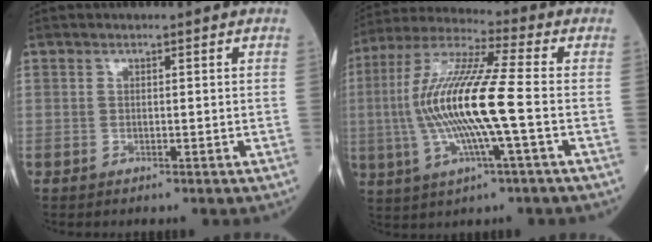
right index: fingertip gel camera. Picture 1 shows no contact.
{"total": 15.8, "force": [-1.7, 0.8, 15.7], "torque": [-0.323, 0.004, -0.040]}